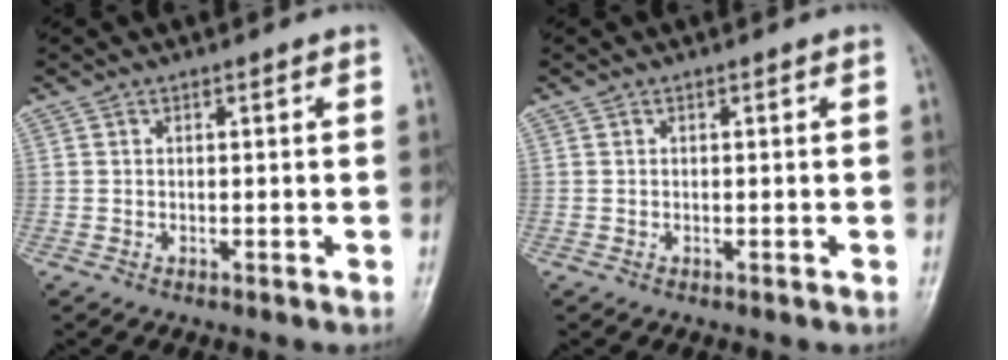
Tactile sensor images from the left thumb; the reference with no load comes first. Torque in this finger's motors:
{"motor_torque": [-0.11, 0.11, -0.05, 0.05, 0.00]}